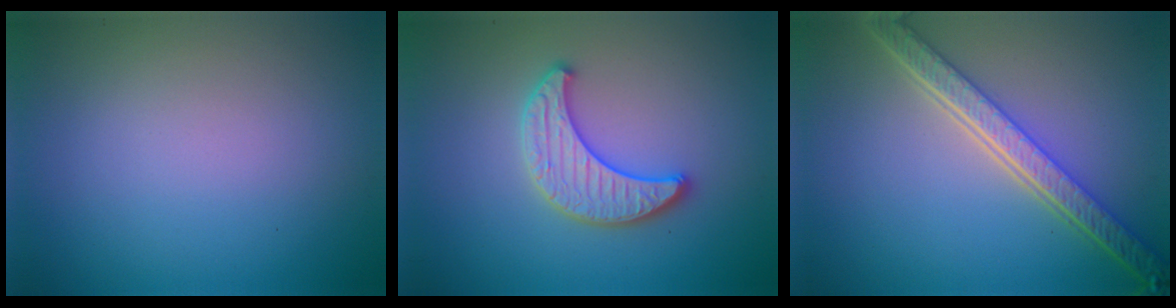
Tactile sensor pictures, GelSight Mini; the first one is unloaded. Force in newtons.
{"total": 3.5, "press": 3.4, "slide": 0.6}
{"total": 5.9, "press": 4.5, "slide": 3.8}